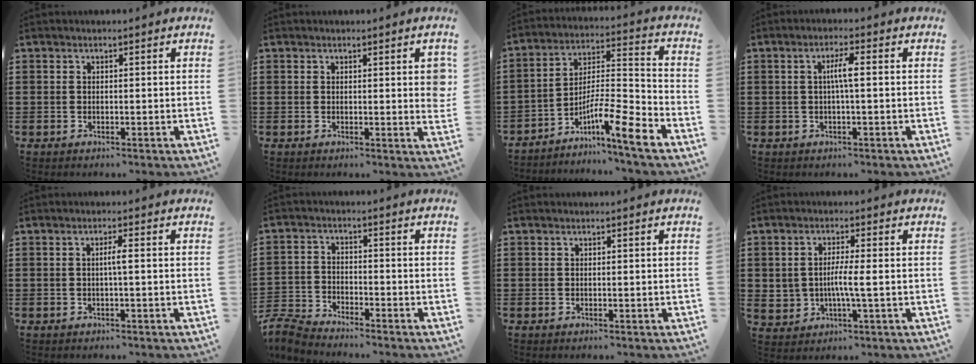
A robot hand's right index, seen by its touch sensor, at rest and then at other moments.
{"total": 2.3, "force": [0.7, 0.5, 2.2], "torque": [-0.028, -0.004, 0.009]}
{"total": 10.0, "force": [-6.9, 1.0, 7.2], "torque": [-0.122, -0.003, -0.130]}
{"total": 3.0, "force": [0.0, 0.1, 3.0], "torque": [-0.056, -0.001, -0.004]}
{"total": 1.7, "force": [-0.1, -0.1, 1.7], "torque": [-0.032, -0.001, -0.005]}
{"total": 4.2, "force": [-4.2, 0.4, 0.4], "torque": [-0.033, -0.007, -0.093]}
{"total": 0.0}
{"total": 3.3, "force": [-0.4, 1.0, 3.1], "torque": [-0.074, -0.002, -0.014]}